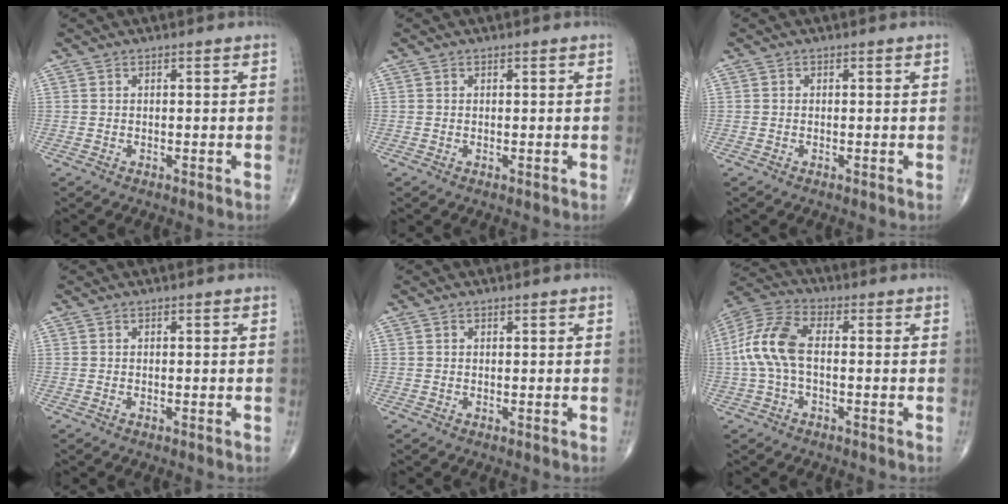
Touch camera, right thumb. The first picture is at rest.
{"total": 0.0}
{"total": 0.0}
{"total": 0.0}
{"total": 0.0}
{"total": 10.9, "force": [-0.4, 5.7, 9.2], "torque": [-0.210, 0.030, -0.013]}